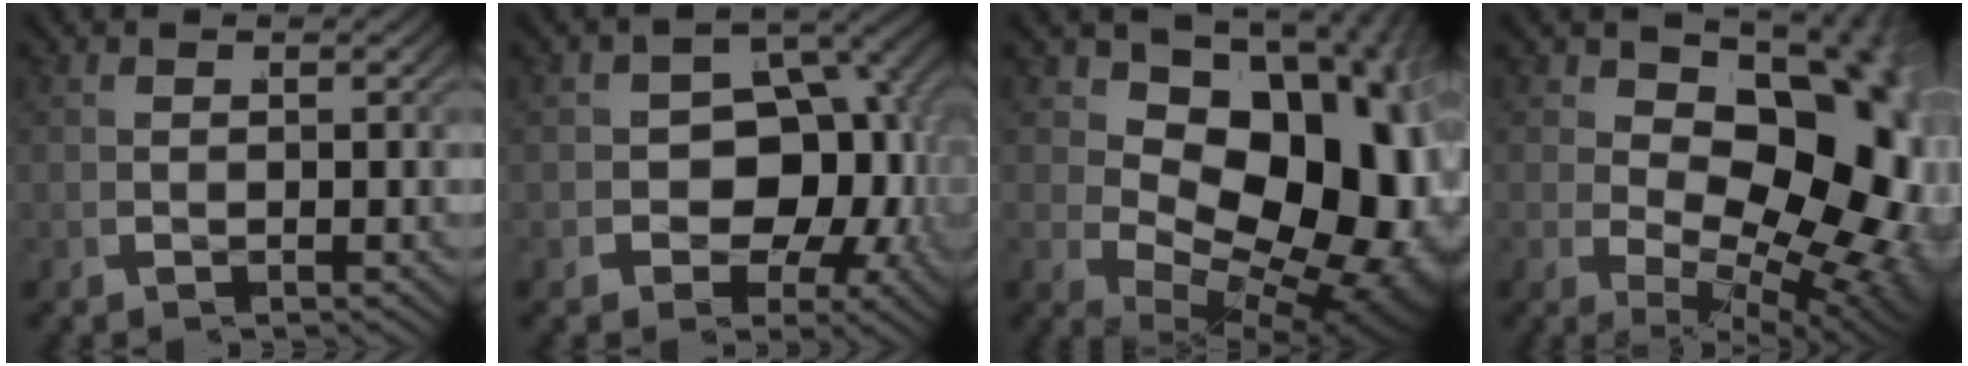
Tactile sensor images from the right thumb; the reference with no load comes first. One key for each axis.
{"total": 9.2, "fx": -0.6, "fy": 7.3, "fz": 5.6, "tx": -0.119, "ty": -0.038, "tz": 0.008}
{"total": 21.7, "fx": -0.6, "fy": 14.2, "fz": 16.4, "tx": -0.267, "ty": -0.064, "tz": 0.031}
{"total": 16.3, "fx": -0.1, "fy": 9.8, "fz": 12.9, "tx": -0.200, "ty": -0.062, "tz": 0.037}